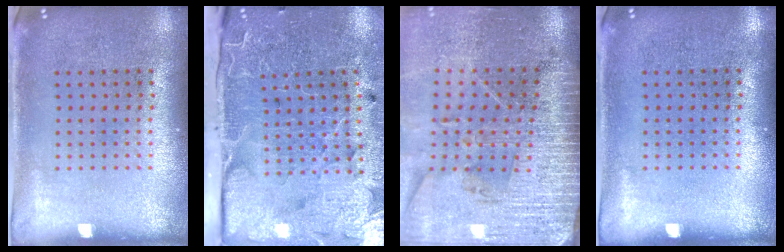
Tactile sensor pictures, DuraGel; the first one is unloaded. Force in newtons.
{"total": 3.9, "press": 3.6, "slide": 1.5}
{"total": 3.5, "press": 3.2, "slide": 1.4}
{"total": 0.0}